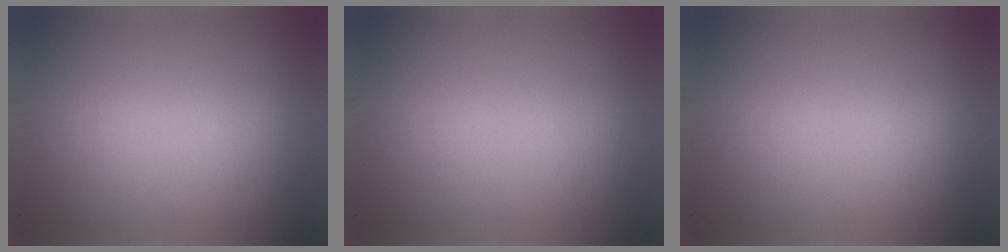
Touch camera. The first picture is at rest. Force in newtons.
{"total": 1.4}
{"total": 0.0}